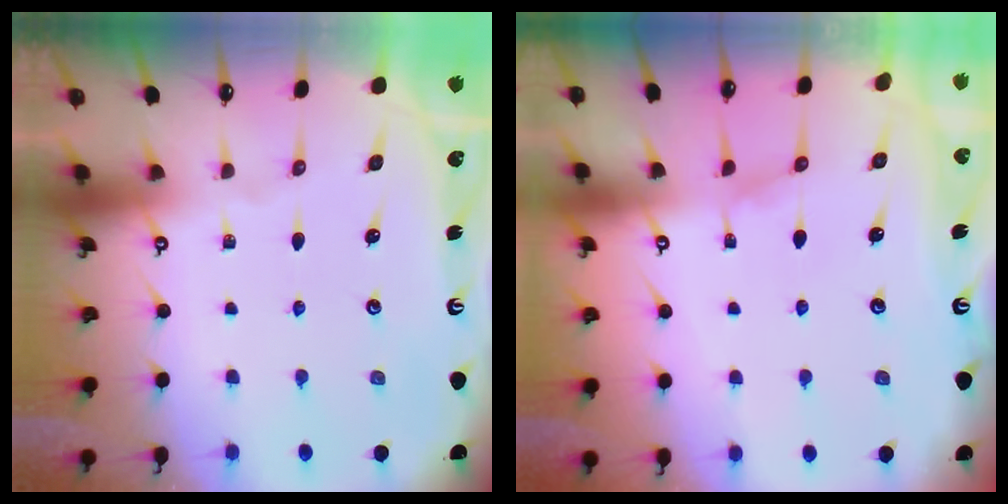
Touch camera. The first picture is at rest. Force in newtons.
{"total": 0.0}